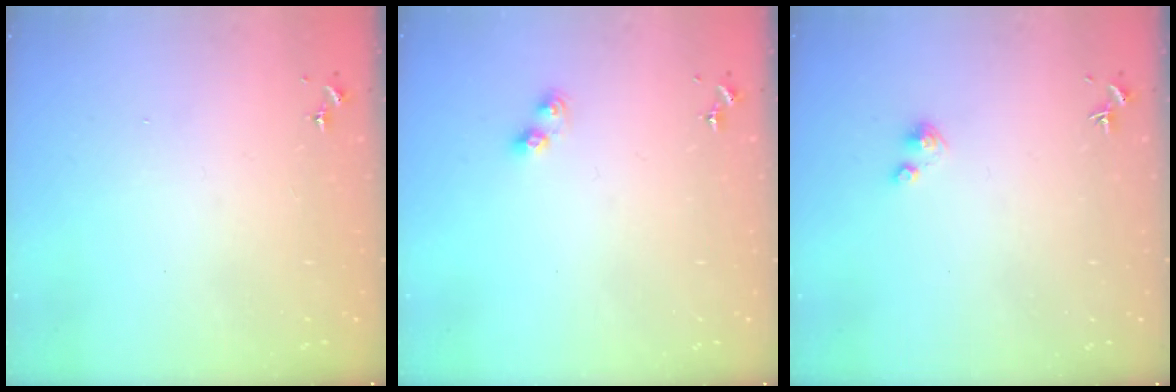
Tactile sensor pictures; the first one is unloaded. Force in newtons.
{"total": 4.9, "press": 4.9, "slide": 0.6}
{"total": 3.0, "press": 3.0, "slide": 0.3}